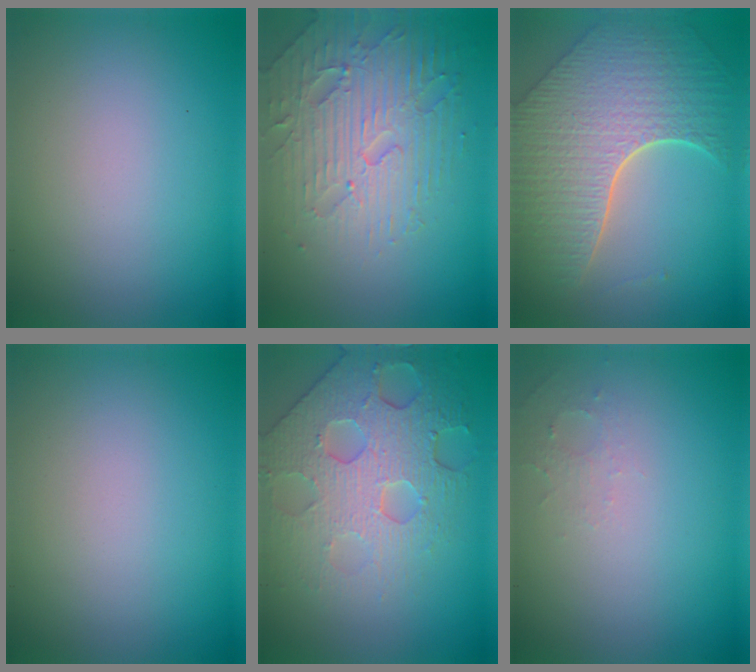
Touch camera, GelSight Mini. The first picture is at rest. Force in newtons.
{"total": 4.8, "press": 4.7, "slide": 1.1}
{"total": 8.6, "press": 6.4, "slide": 5.8}
{"total": 0.0}
{"total": 6.3, "press": 5.2, "slide": 3.7}
{"total": 1.2, "press": 1.2, "slide": 0.3}